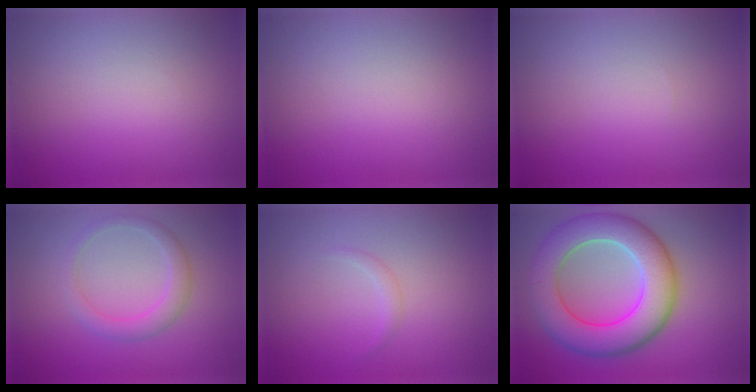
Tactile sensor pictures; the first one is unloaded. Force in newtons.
{"total": 0.0}
{"total": 0.0}
{"total": 2.3, "press": 2.3, "slide": 0.1}
{"total": 0.7, "press": 0.7, "slide": 0.0}
{"total": 9.4, "press": 9.4, "slide": 0.4}